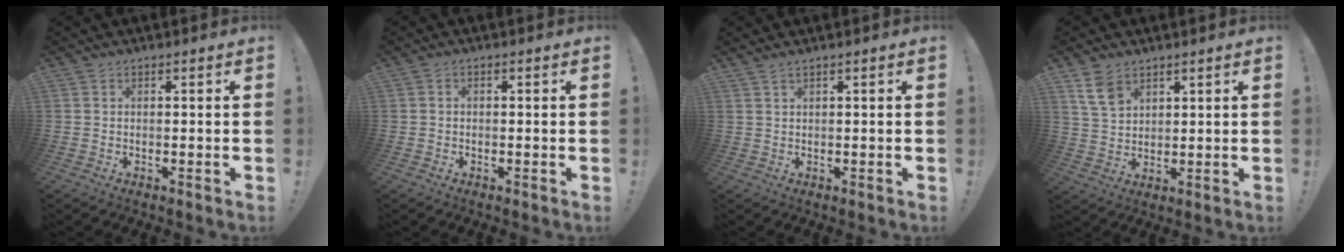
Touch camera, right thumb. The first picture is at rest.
{"total": 0.6, "force": [-0.4, 0.4, 0.3], "torque": [-0.010, 0.002, -0.005]}
{"total": 1.5, "force": [1.3, 0.0, 0.8], "torque": [-0.018, -0.004, 0.025]}
{"total": 7.5, "force": [4.8, 4.3, 3.8], "torque": [-0.066, -0.018, 0.093]}